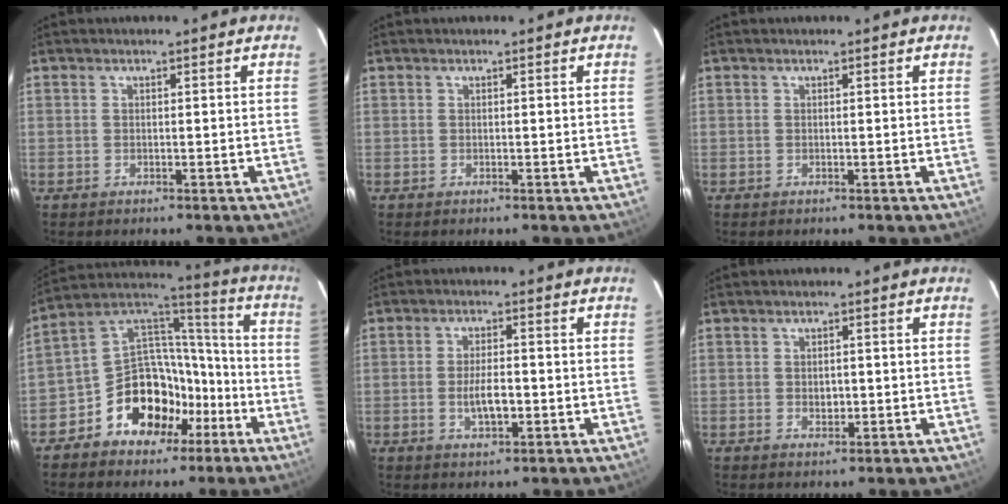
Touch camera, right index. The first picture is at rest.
{"total": 0.0}
{"total": 0.0}
{"total": 15.9, "force": [-8.8, 12.0, 5.6], "torque": [-0.123, 0.064, -0.133]}
{"total": 5.3, "force": [-1.2, 2.0, 4.8], "torque": [-0.091, -0.002, -0.019]}
{"total": 2.1, "force": [-0.2, 1.6, 1.4], "torque": [-0.022, 0.002, -0.002]}